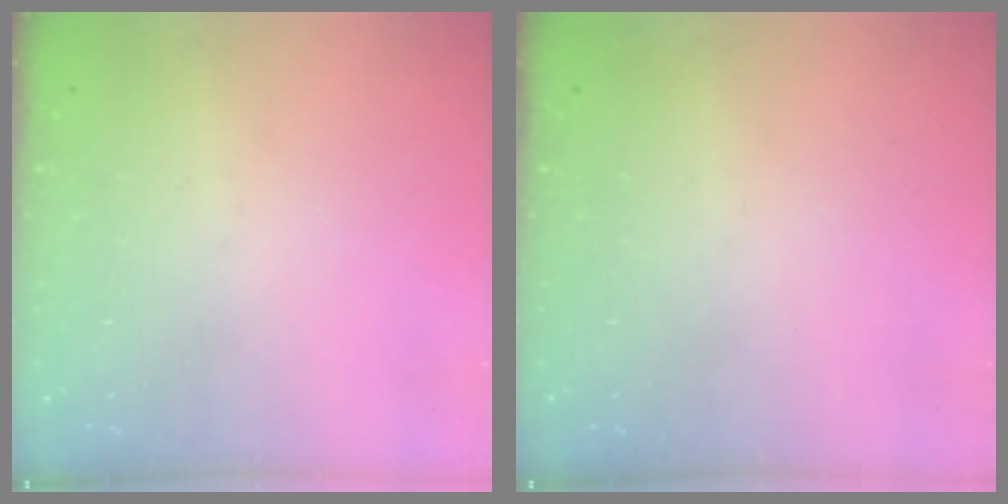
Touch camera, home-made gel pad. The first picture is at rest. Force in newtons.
{"total": 0.0}